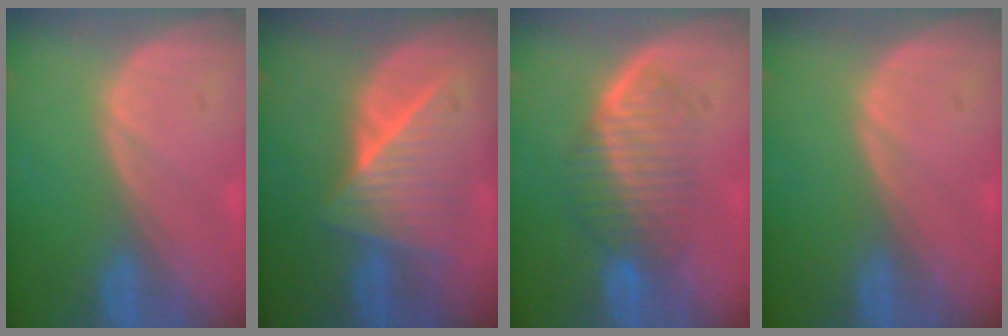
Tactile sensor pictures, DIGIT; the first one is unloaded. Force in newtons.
{"total": 7.0, "press": 7.0, "slide": 0.2}
{"total": 6.5, "press": 6.3, "slide": 1.6}
{"total": 0.0}